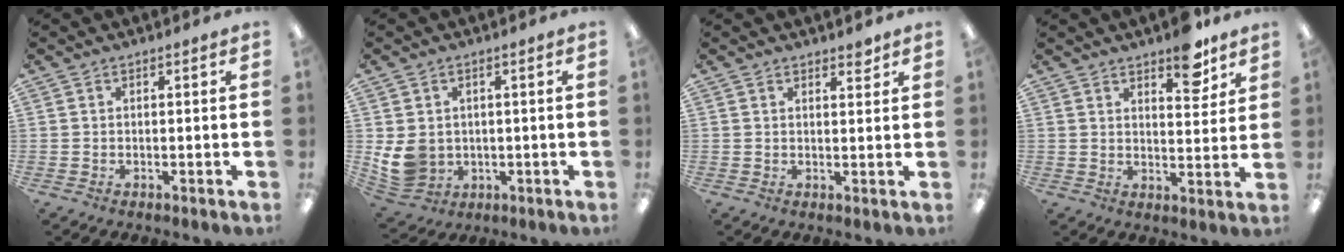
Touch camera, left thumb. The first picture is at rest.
{"total": 7.8, "force": [0.6, 6.9, 3.7], "torque": [-0.091, -0.001, 0.016]}
{"total": 2.2, "force": [2.0, 0.9, 0.7], "torque": [0.001, -0.010, 0.033]}
{"total": 7.9, "force": [6.0, 3.1, 4.2], "torque": [-0.034, -0.040, 0.096]}